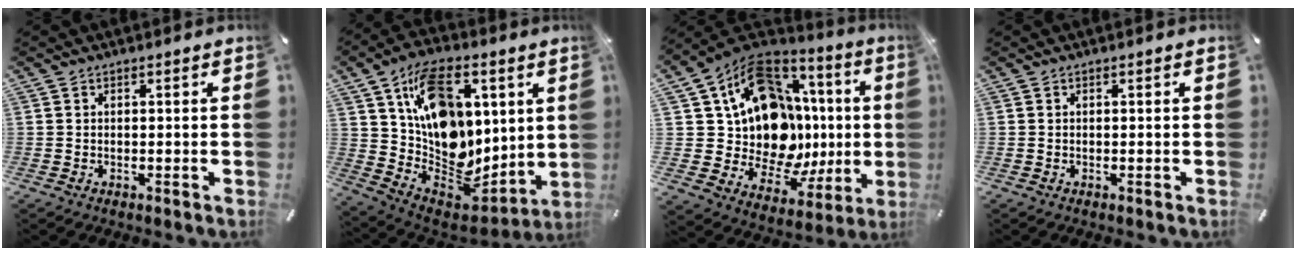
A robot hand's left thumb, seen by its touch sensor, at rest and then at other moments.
{"total": 17.6, "force": [5.1, 13.1, 10.5], "torque": [-0.157, -0.039, 0.102]}
{"total": 17.9, "force": [2.9, 13.7, 11.2], "torque": [-0.201, -0.059, 0.067]}
{"total": 0.0}